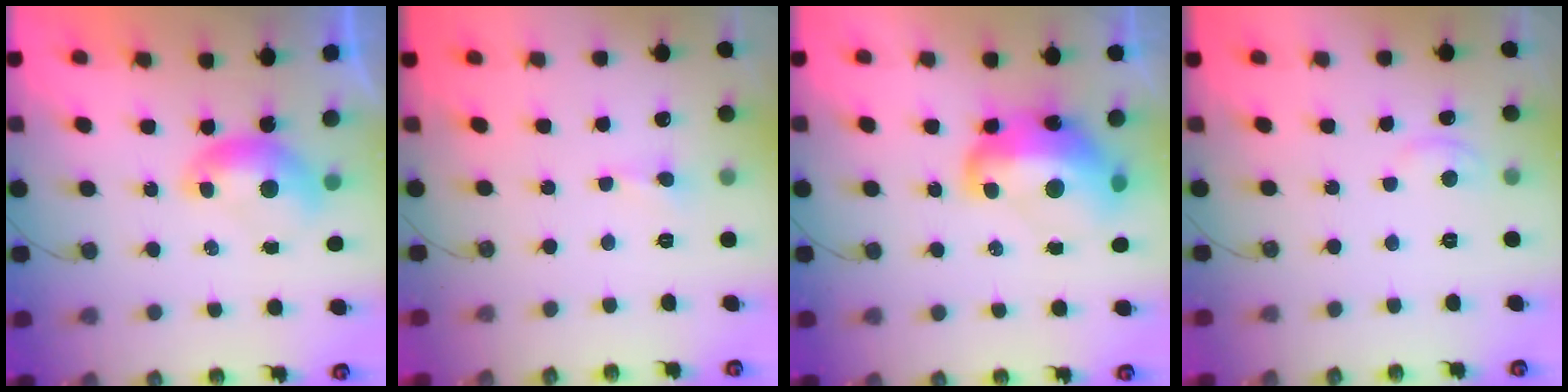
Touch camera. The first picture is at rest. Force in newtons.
{"total": 1.4, "press": 1.2, "slide": 0.6}
{"total": 11.5, "press": 11.4, "slide": 1.7}
{"total": 3.0, "press": 2.9, "slide": 0.4}